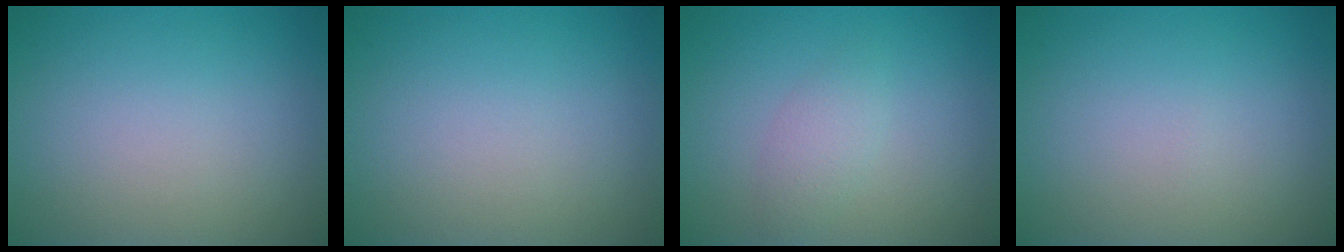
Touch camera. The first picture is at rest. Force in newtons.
{"total": 0.0}
{"total": 1.7, "press": 1.7, "slide": 0.1}
{"total": 0.0}